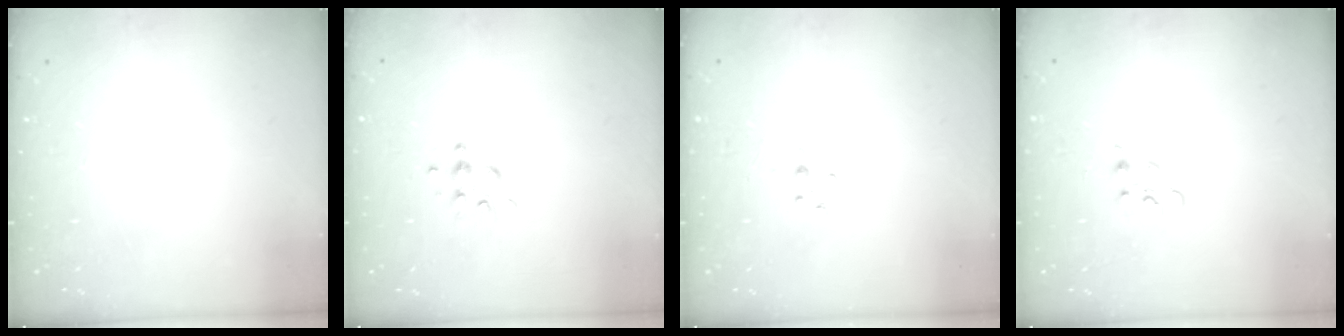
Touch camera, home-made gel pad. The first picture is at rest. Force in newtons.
{"total": 5.5, "press": 5.5, "slide": 0.7}
{"total": 3.2, "press": 3.0, "slide": 1.1}
{"total": 3.9, "press": 3.9, "slide": 0.5}